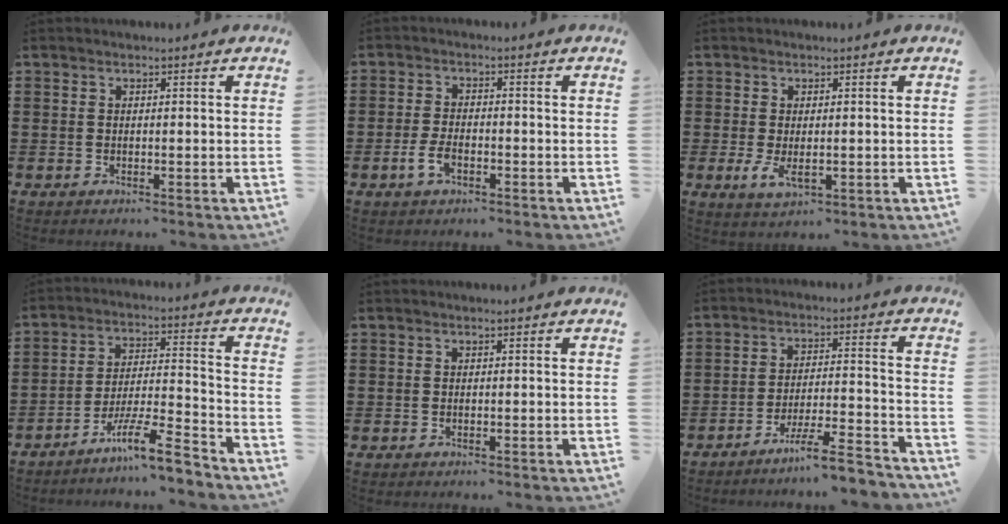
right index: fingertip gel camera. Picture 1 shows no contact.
{"total": 3.4, "force": [-1.5, 1.7, 2.5], "torque": [-0.058, -0.002, -0.031]}
{"total": 3.0, "force": [-0.4, 1.3, 2.7], "torque": [-0.065, -0.006, -0.010]}
{"total": 9.9, "force": [-8.0, 0.9, 5.9], "torque": [-0.106, 0.013, -0.153]}
{"total": 0.0}
{"total": 7.3, "force": [-6.3, 0.2, 3.6], "torque": [-0.060, 0.001, -0.119]}